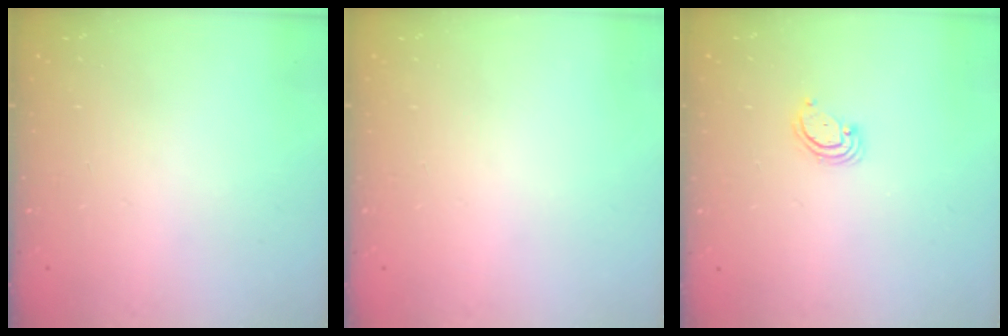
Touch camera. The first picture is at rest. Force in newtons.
{"total": 0.0}
{"total": 3.0, "press": 3.0, "slide": 0.3}